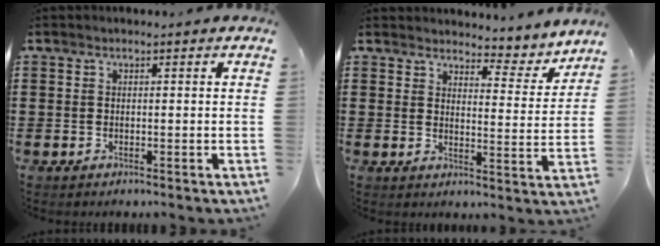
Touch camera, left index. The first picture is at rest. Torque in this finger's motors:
{"motor_torque": [-0.32, -0.23, -0.04, -0.01]}